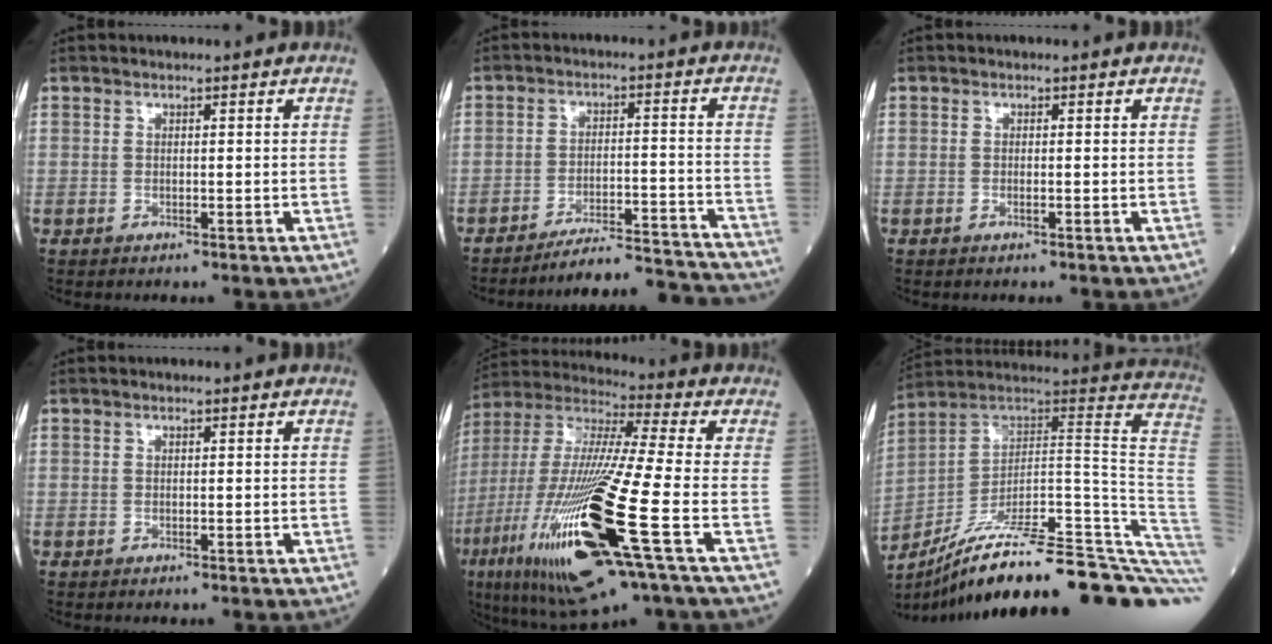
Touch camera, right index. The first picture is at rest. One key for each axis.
{"total": 14.4, "fx": -14.3, "fy": -0.4, "fz": 2.1, "tx": -0.013, "ty": 0.015, "tz": -0.196}
{"total": 0.7, "fx": -0.3, "fy": -0.1, "fz": 0.6, "tx": -0.012, "ty": 0.000, "tz": -0.005}
{"total": 0.0}
{"total": 26.8, "fx": -8.8, "fy": 2.5, "fz": 25.2, "tx": -0.548, "ty": -0.053, "tz": -0.163}
{"total": 33.4, "fx": -24.1, "fy": 3.3, "fz": 22.9, "tx": -0.208, "ty": 0.010, "tz": -0.340}